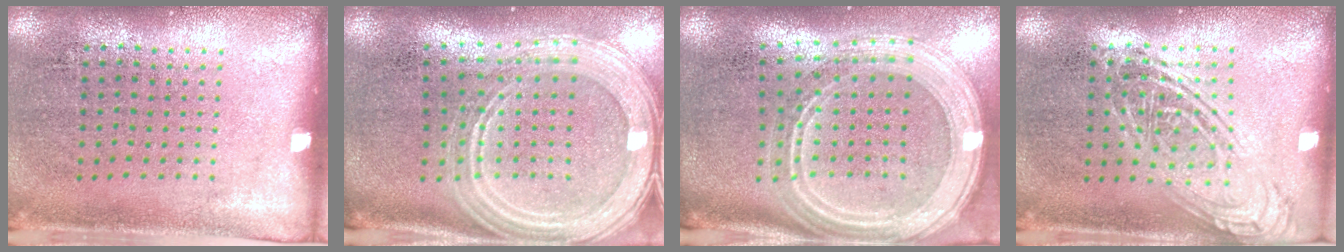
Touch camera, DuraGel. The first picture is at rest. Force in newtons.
{"total": 2.7, "press": 2.3, "slide": 1.5}
{"total": 3.0, "press": 2.4, "slide": 1.9}
{"total": 2.5, "press": 2.5, "slide": 0.2}